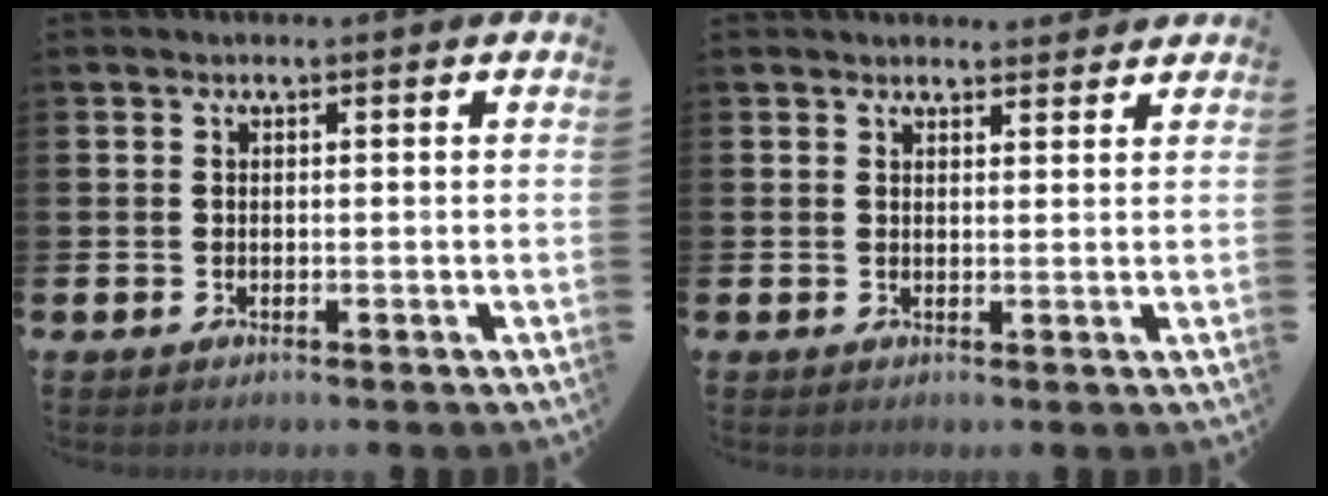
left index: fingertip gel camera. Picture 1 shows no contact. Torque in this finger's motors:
{"motor_torque": [0.82, -1.32, 0.11, 0.08]}